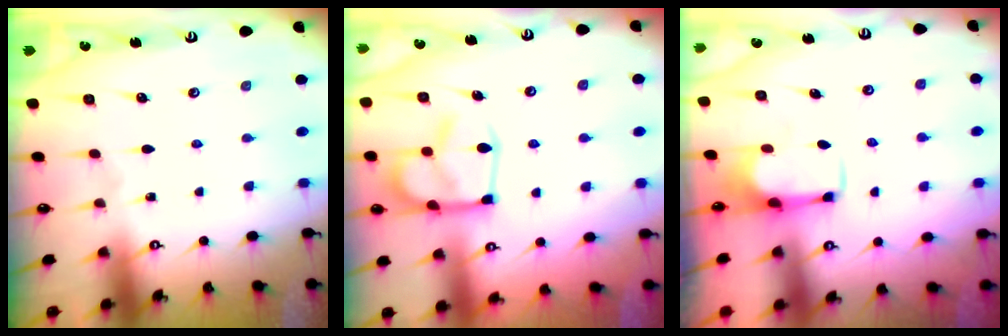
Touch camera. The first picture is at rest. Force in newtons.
{"total": 8.3, "press": 8.2, "slide": 1.1}
{"total": 2.6, "press": 2.5, "slide": 0.9}